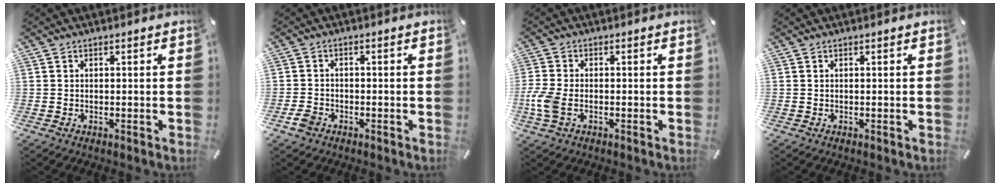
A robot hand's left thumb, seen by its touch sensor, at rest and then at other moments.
{"total": 3.1, "force": [-1.7, 2.3, 1.1], "torque": [-0.023, 0.007, -0.034]}
{"total": 5.9, "force": [-1.8, 3.4, 4.5], "torque": [-0.104, 0.000, -0.034]}
{"total": 0.0}